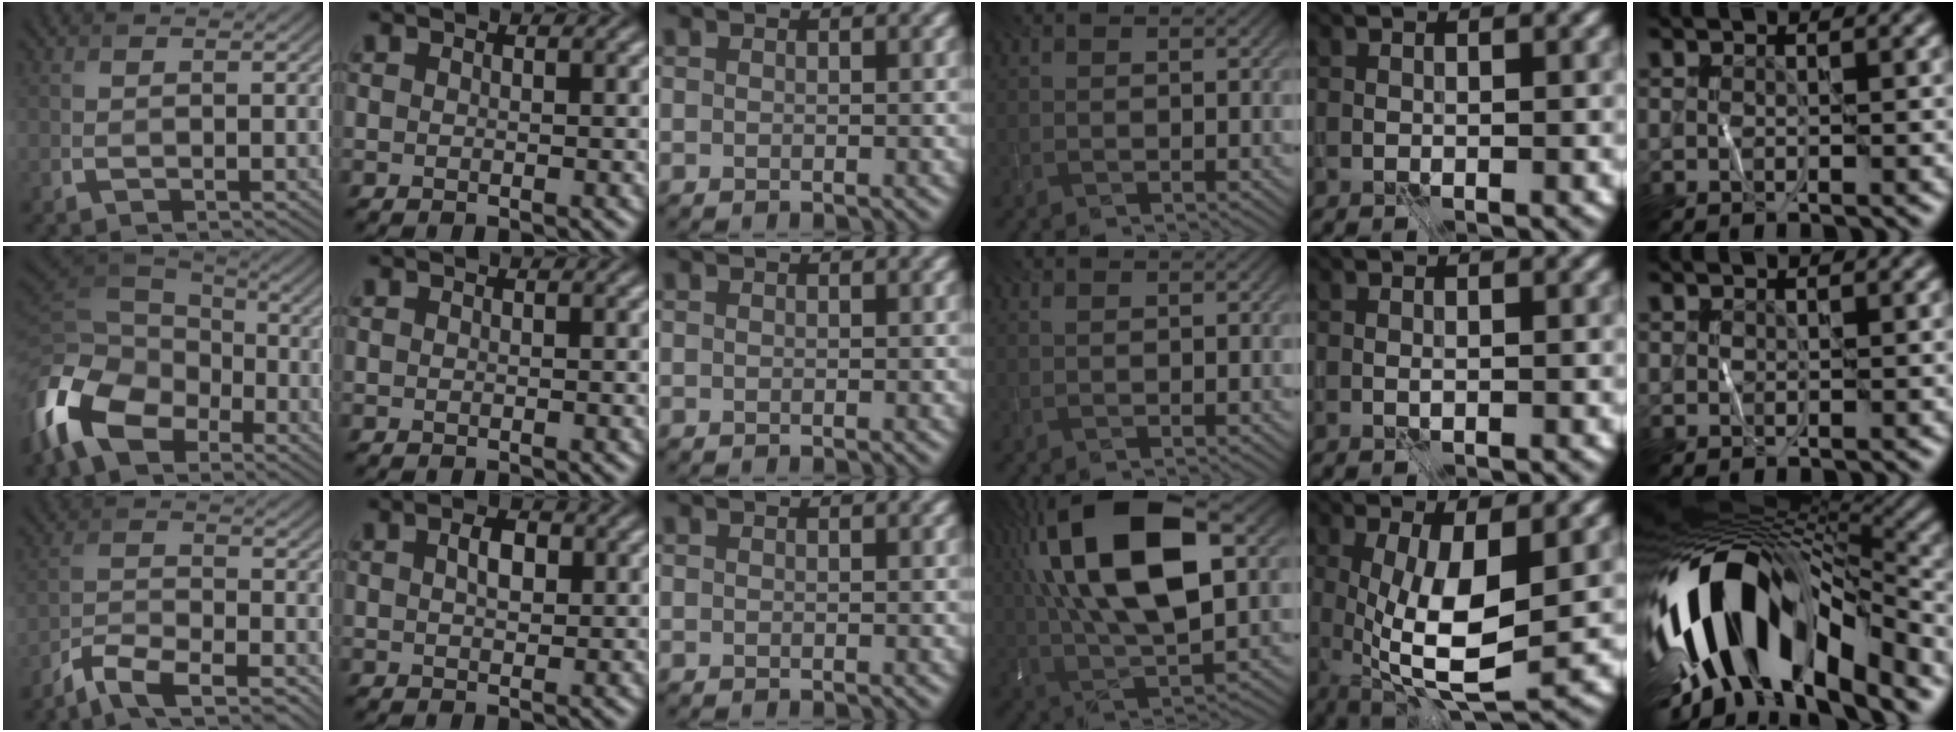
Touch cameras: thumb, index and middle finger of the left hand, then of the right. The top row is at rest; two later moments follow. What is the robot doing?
{"motion": "wipe", "object": "whiteboard"}